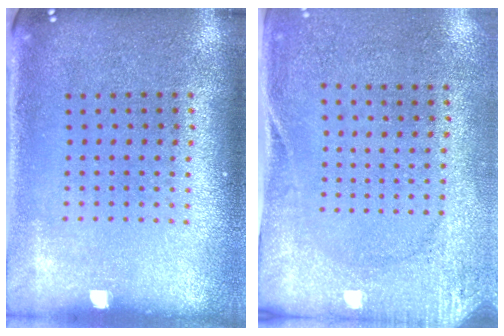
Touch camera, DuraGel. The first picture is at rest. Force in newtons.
{"total": 2.7, "press": 2.1, "slide": 1.7}